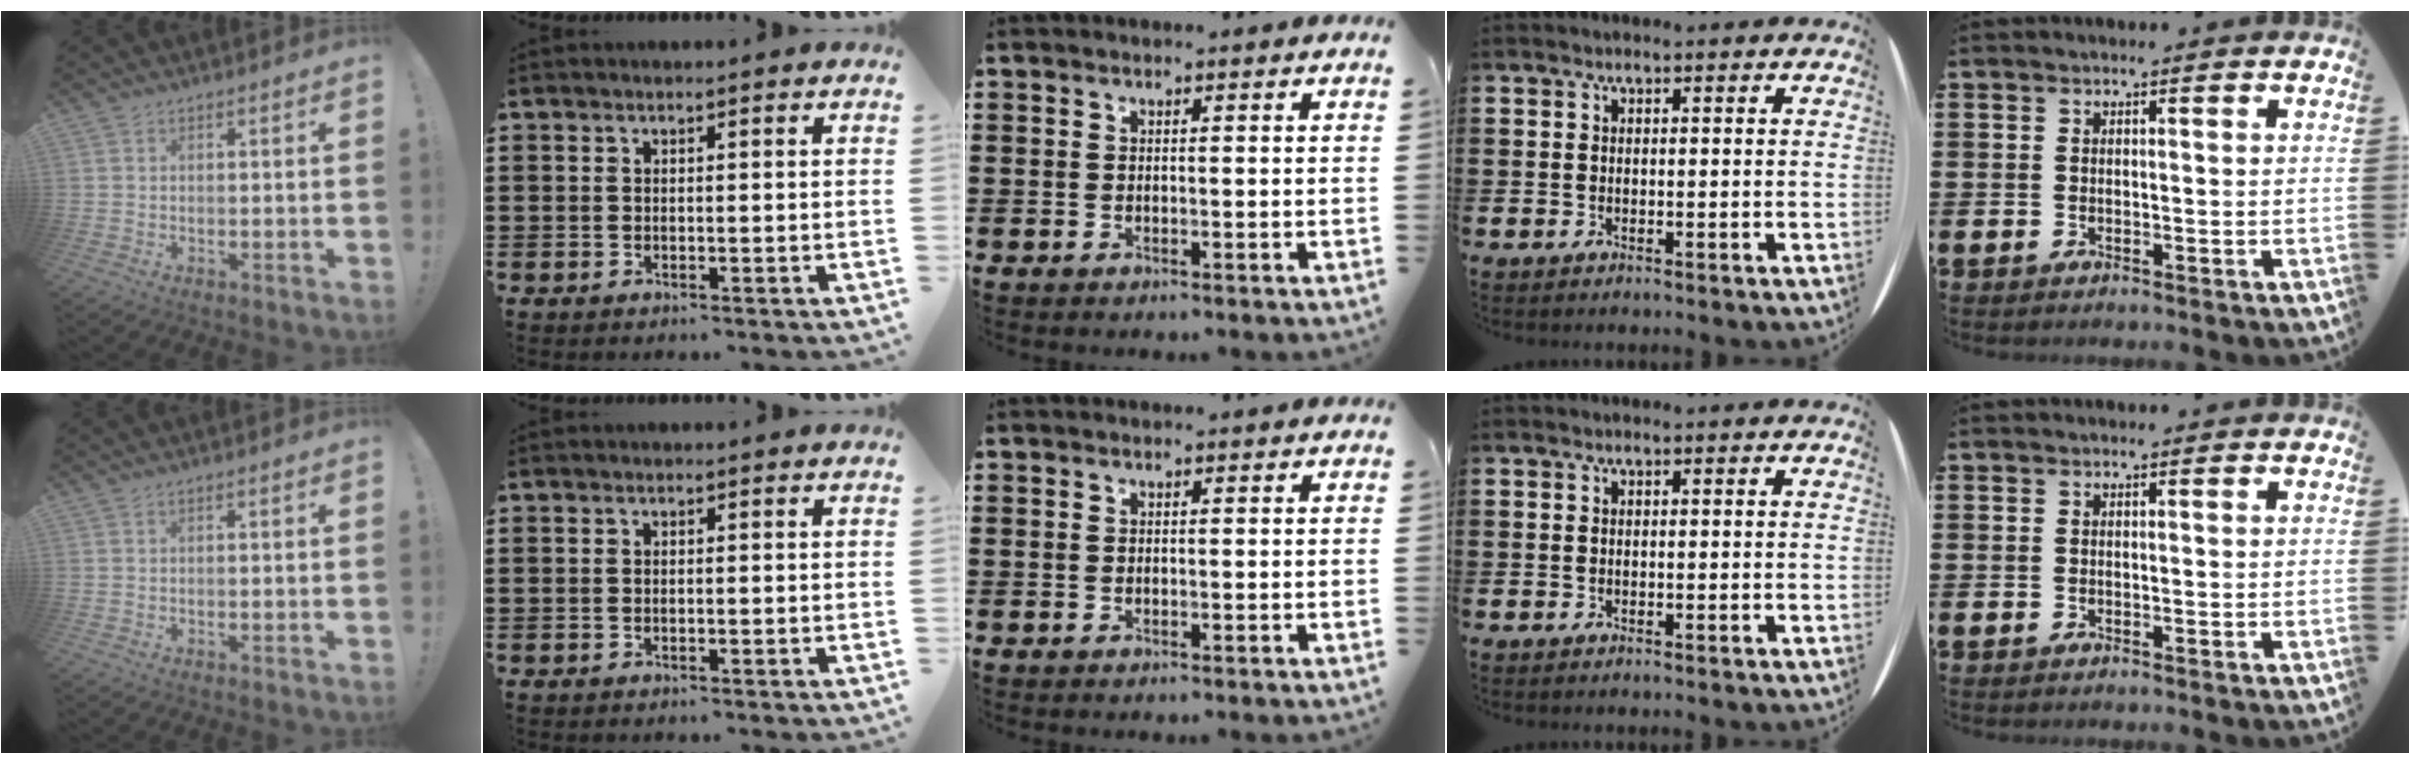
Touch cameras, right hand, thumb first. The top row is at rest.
{}